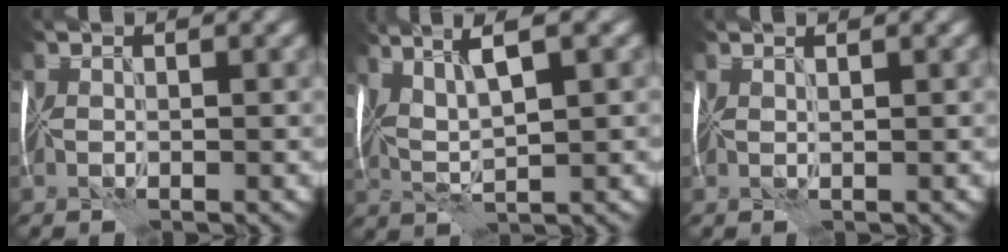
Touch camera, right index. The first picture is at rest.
{"total": 4.8, "force": [1.9, 0.6, 4.3], "torque": [-0.087, 0.003, 0.038]}
{"total": 0.7, "force": [0.6, -0.2, 0.3], "torque": [-0.001, -0.003, -0.001]}